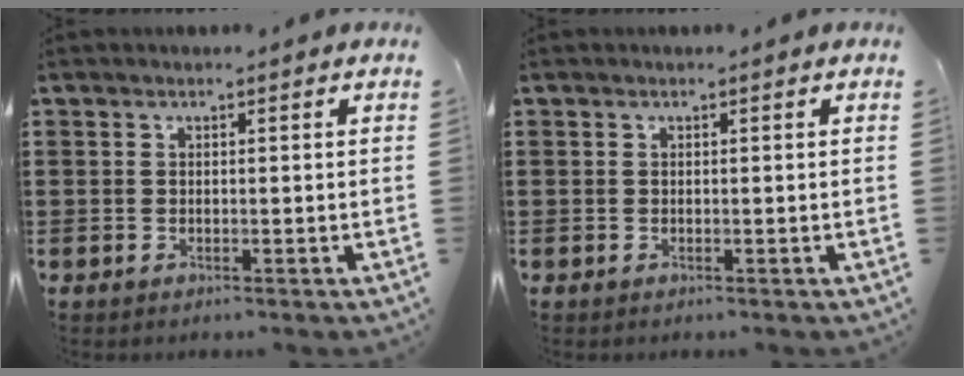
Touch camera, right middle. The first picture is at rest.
{"total": 0.0}